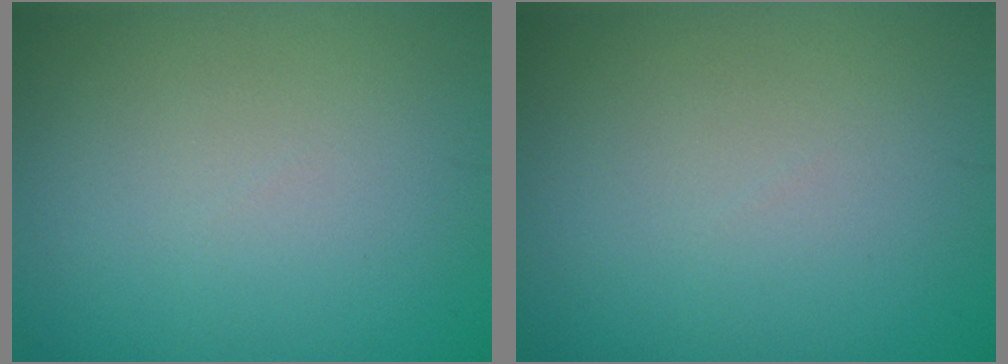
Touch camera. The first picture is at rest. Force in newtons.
{"total": 0.0}